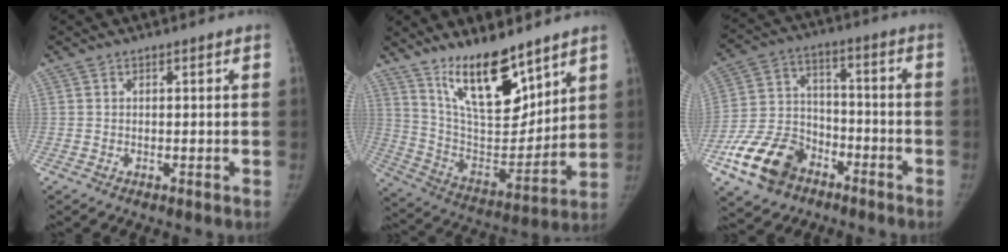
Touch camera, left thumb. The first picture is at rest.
{"total": 18.4, "force": [12.7, 6.7, 11.5], "torque": [-0.145, -0.088, 0.236]}
{"total": 14.7, "force": [-8.5, 9.9, 6.7], "torque": [-0.103, 0.055, -0.155]}